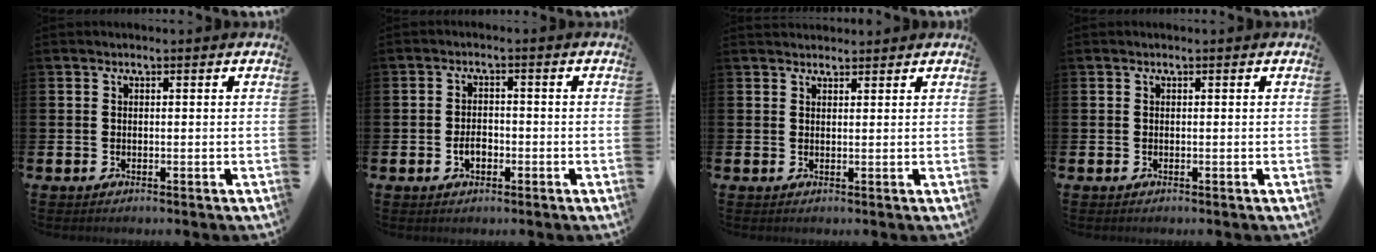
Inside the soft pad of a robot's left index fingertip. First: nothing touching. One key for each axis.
{"total": 2.5, "fx": -0.9, "fy": 1.7, "fz": 1.7, "tx": -0.018, "ty": -0.003, "tz": -0.021}
{"total": 1.7, "fx": 1.6, "fy": 0.5, "fz": 0.0, "tx": 0.008, "ty": -0.005, "tz": 0.028}
{"total": 0.0}